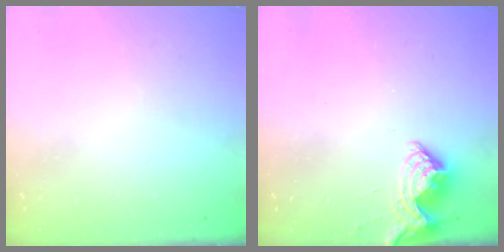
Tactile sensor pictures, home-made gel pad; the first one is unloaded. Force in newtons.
{"total": 10.1, "press": 10.1, "slide": 0.4}